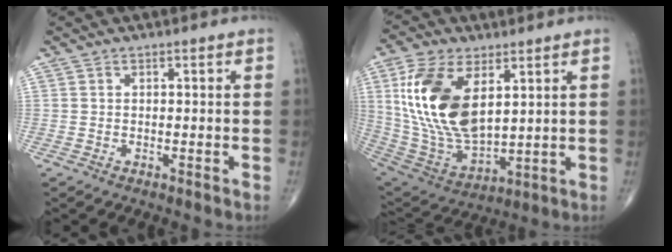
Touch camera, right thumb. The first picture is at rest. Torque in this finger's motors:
{"motor_torque": [1.13, 3.52, 2.07, 0.70, 0.70]}